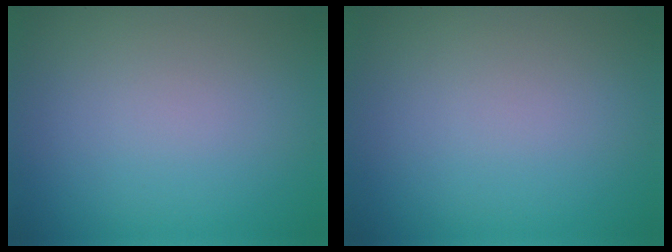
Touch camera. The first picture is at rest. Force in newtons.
{"total": 0.0}